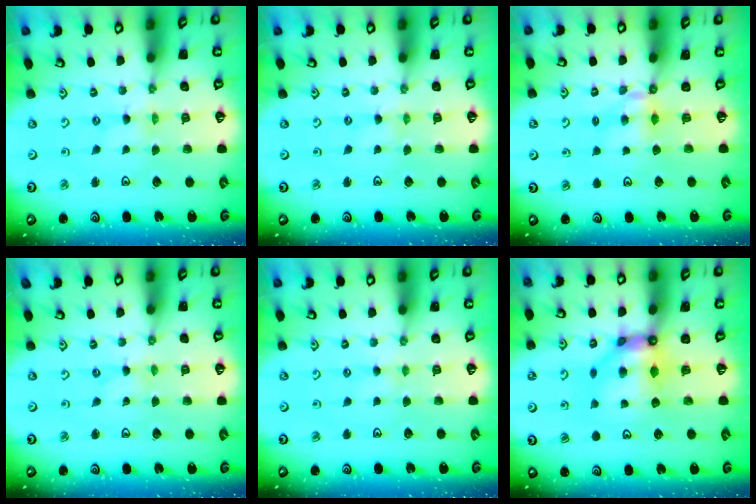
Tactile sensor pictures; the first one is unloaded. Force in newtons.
{"total": 0.0}
{"total": 5.2, "press": 5.2, "slide": 0.6}
{"total": 0.0}
{"total": 2.1, "press": 2.1, "slide": 0.3}
{"total": 8.6, "press": 8.6, "slide": 0.6}